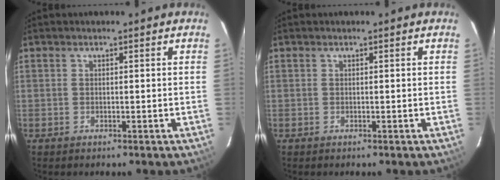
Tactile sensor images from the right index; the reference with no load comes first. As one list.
[{"total": 0.0}]